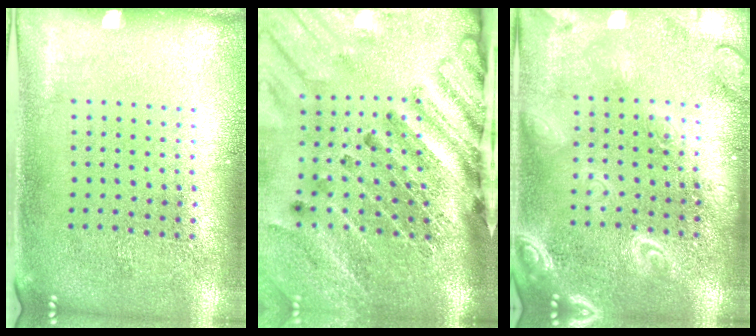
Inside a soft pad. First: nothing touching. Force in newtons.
{"total": 4.2, "press": 3.2, "slide": 2.8}
{"total": 2.6, "press": 2.5, "slide": 0.3}